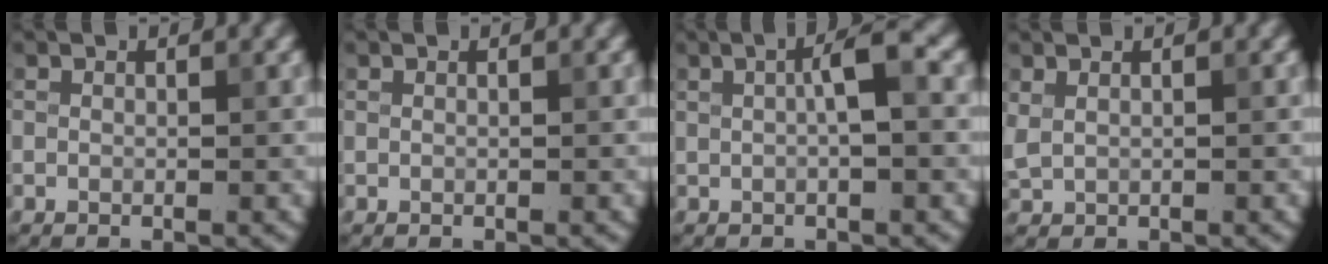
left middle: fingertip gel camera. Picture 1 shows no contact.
{"total": 0.0}
{"total": 2.9, "force": [0.5, 0.5, 2.9], "torque": [-0.046, 0.012, 0.005]}
{"total": 1.1, "force": [0.6, 0.6, 0.7], "torque": [-0.016, 0.000, 0.019]}